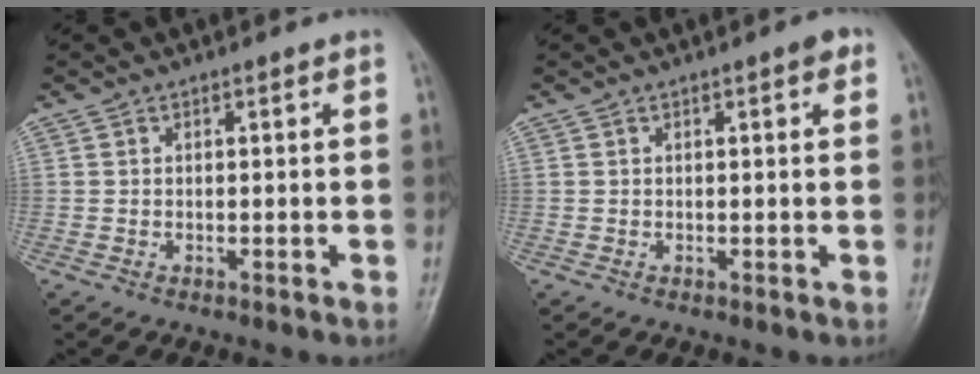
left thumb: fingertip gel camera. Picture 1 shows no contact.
{"total": 1.5, "force": [0.7, 0.6, 1.3], "torque": [-0.012, 0.002, 0.006]}